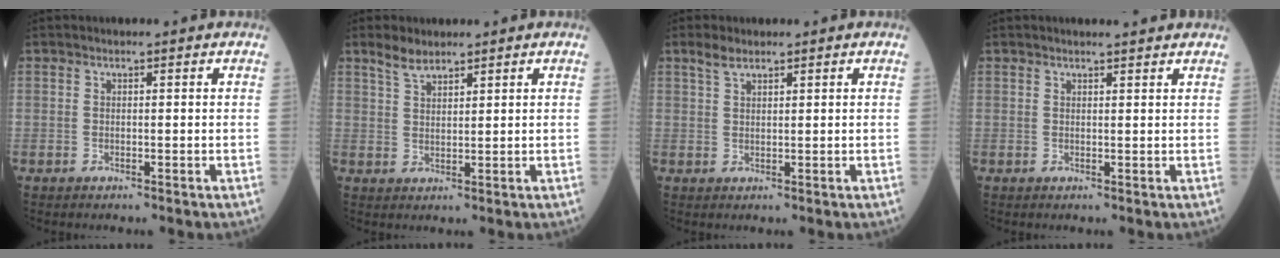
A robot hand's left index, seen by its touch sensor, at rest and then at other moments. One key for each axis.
{"total": 3.0, "fx": 2.6, "fy": 0.9, "fz": 1.2, "tx": -0.029, "ty": 0.006, "tz": 0.054}
{"total": 2.1, "fx": 1.7, "fy": 0.6, "fz": 1.0, "tx": -0.027, "ty": 0.010, "tz": 0.037}
{"total": 3.0, "fx": 2.8, "fy": 0.1, "fz": 1.1, "tx": -0.017, "ty": 0.007, "tz": 0.032}